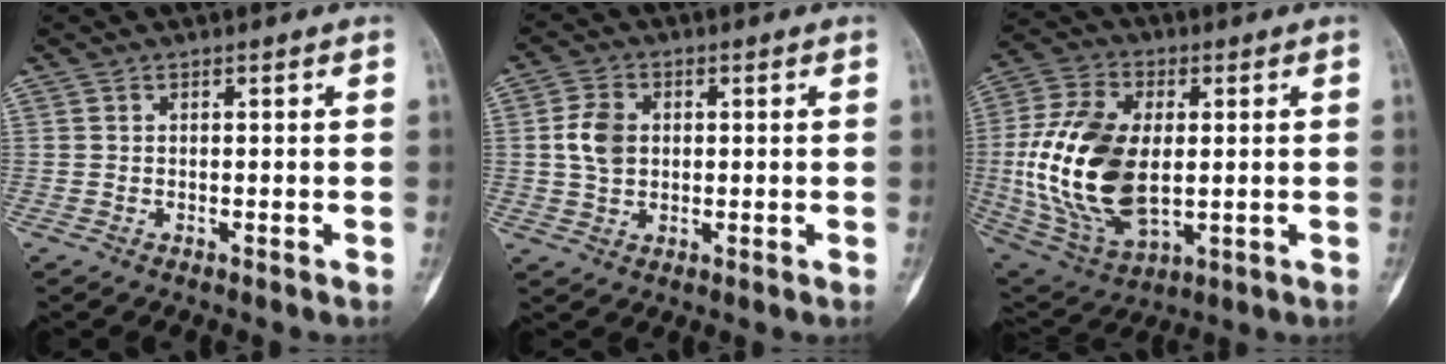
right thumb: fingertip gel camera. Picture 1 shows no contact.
{"total": 5.9, "force": [0.6, 4.4, 3.9], "torque": [-0.068, 0.002, 0.011]}
{"total": 21.1, "force": [0.2, 12.2, 17.2], "torque": [-0.343, -0.008, 0.015]}